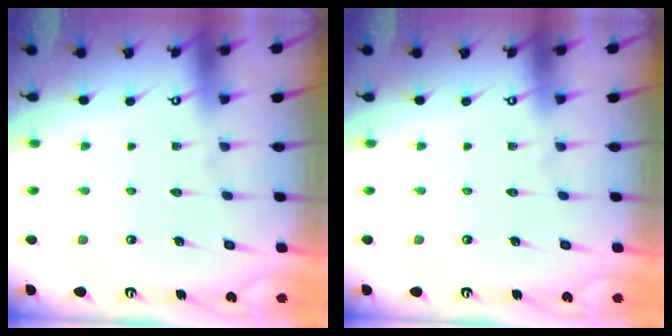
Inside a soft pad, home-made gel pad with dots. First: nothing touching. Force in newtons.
{"total": 0.0}